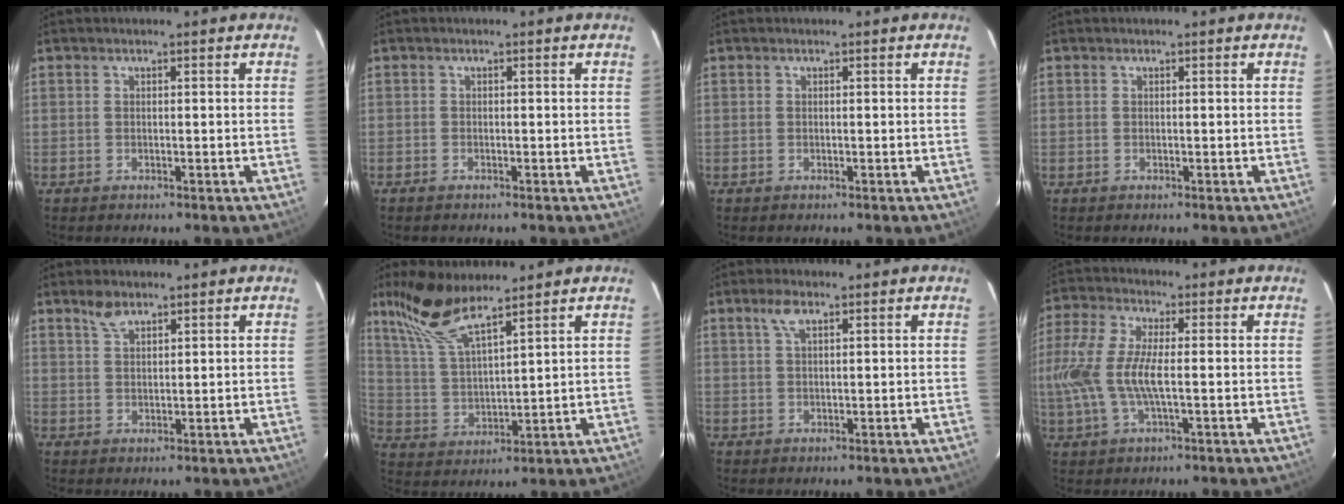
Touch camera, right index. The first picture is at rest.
{"total": 0.7, "force": [-0.6, 0.3, 0.1], "torque": [-0.006, -0.001, -0.014]}
{"total": 0.0}
{"total": 0.0}
{"total": 3.1, "force": [2.4, 1.3, 1.5], "torque": [-0.027, 0.005, 0.046]}
{"total": 11.4, "force": [8.8, 2.6, 6.8], "torque": [-0.143, 0.013, 0.185]}
{"total": 2.9, "force": [1.7, 1.1, 2.1], "torque": [-0.042, 0.007, 0.032]}
{"total": 11.8, "force": [-0.8, 3.6, 11.2], "torque": [-0.244, 0.001, -0.016]}